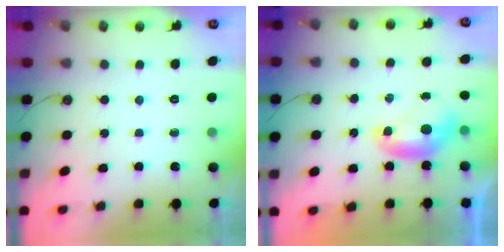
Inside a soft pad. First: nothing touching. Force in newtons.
{"total": 0.0}